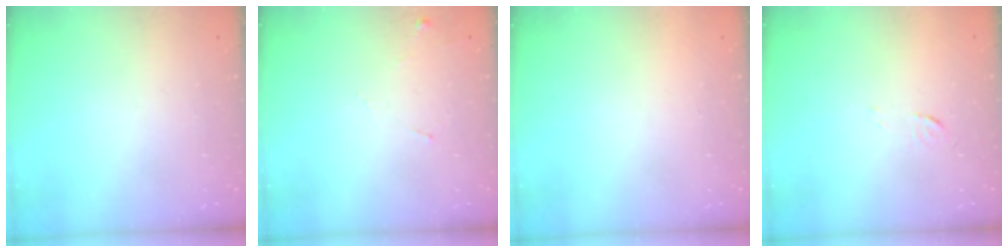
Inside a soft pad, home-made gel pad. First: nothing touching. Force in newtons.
{"total": 5.9, "press": 5.8, "slide": 0.7}
{"total": 1.7, "press": 1.7, "slide": 0.1}
{"total": 3.6, "press": 3.6, "slide": 0.3}